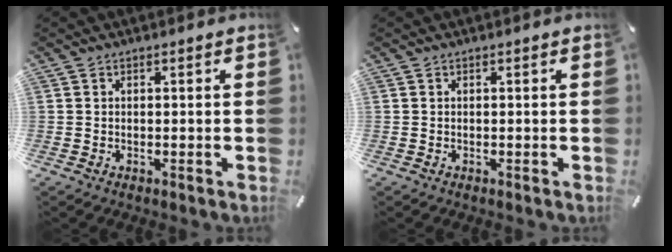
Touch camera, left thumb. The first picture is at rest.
{"total": 0.0}